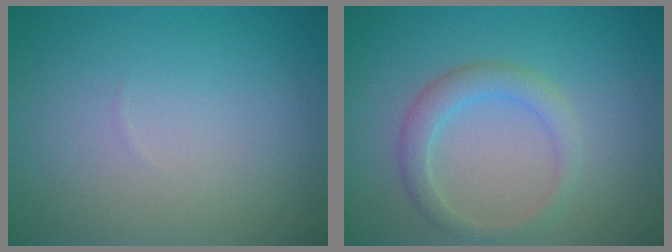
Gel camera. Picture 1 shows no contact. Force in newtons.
{"total": 2.6, "press": 2.6, "slide": 0.3}